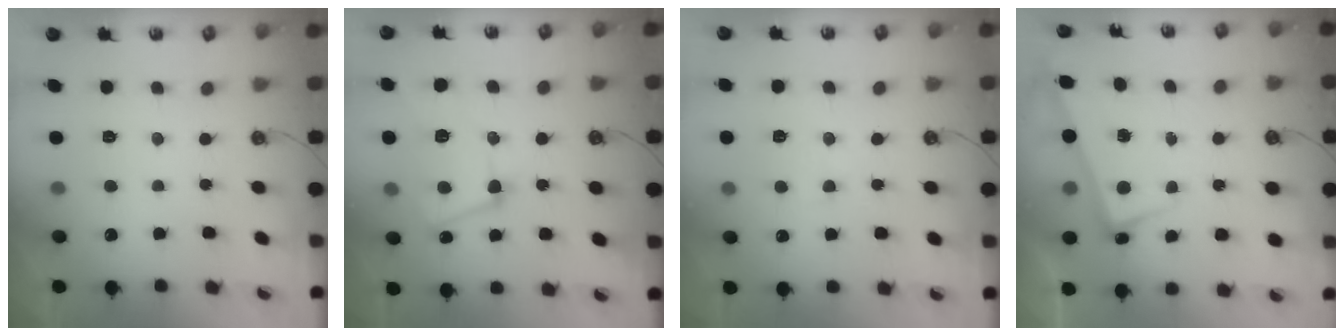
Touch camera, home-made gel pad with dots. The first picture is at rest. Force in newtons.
{"total": 6.5, "press": 6.4, "slide": 1.4}
{"total": 1.4, "press": 1.3, "slide": 0.4}
{"total": 1.0, "press": 0.6, "slide": 0.8}